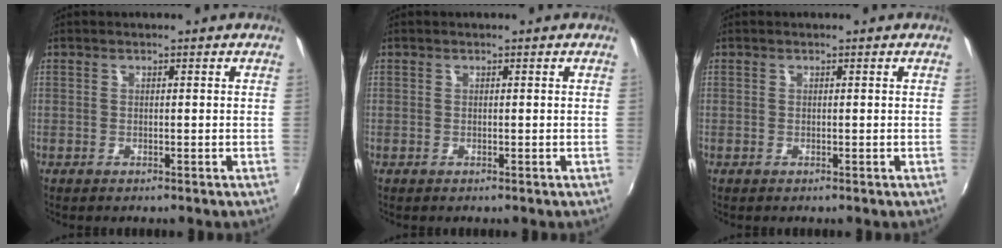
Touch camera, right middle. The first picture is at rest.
{"total": 0.0}
{"total": 0.0}